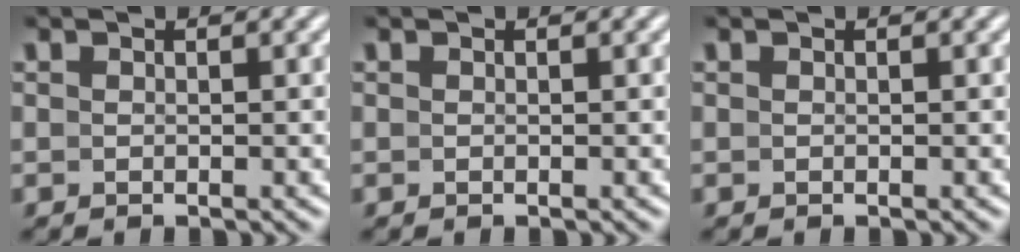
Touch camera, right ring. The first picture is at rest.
{"total": 0.0}
{"total": 0.0}